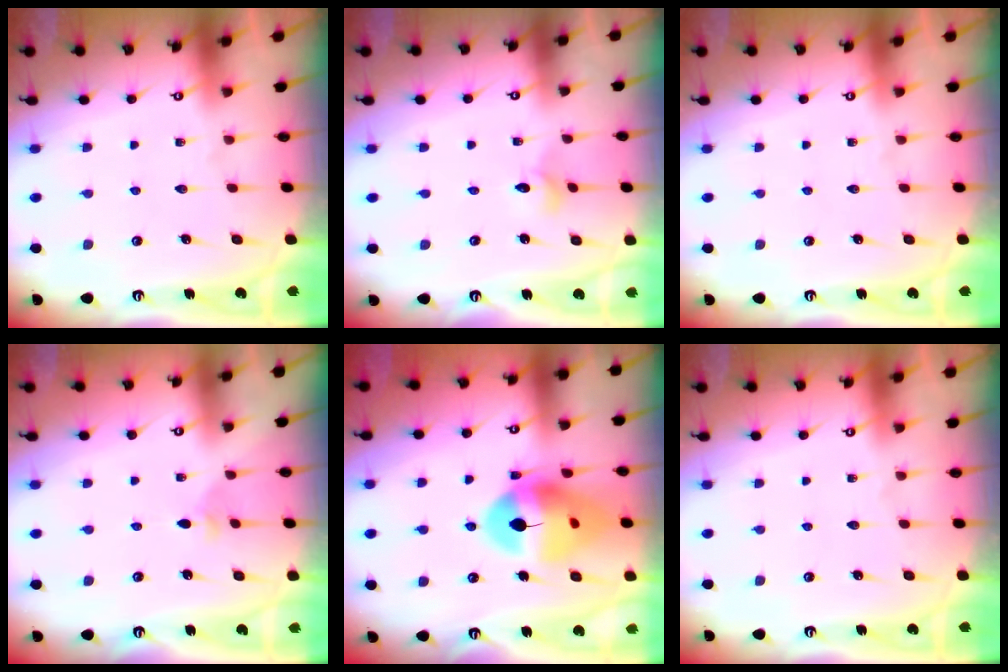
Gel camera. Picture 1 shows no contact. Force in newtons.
{"total": 2.8, "press": 2.8, "slide": 0.3}
{"total": 0.0}
{"total": 2.7, "press": 2.6, "slide": 0.9}
{"total": 16.2, "press": 16.0, "slide": 2.2}
{"total": 0.0}